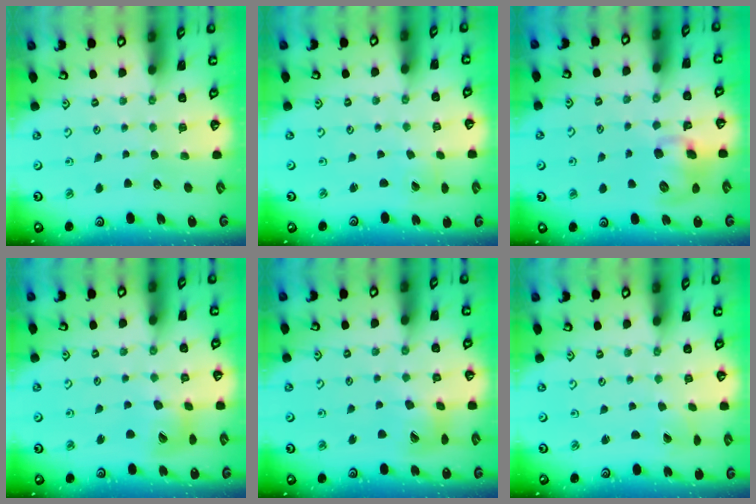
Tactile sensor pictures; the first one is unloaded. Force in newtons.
{"total": 0.7, "press": 0.7, "slide": 0.1}
{"total": 11.2, "press": 11.0, "slide": 2.1}
{"total": 12.4, "press": 12.4, "slide": 1.5}
{"total": 12.8, "press": 12.7, "slide": 1.6}
{"total": 0.0}